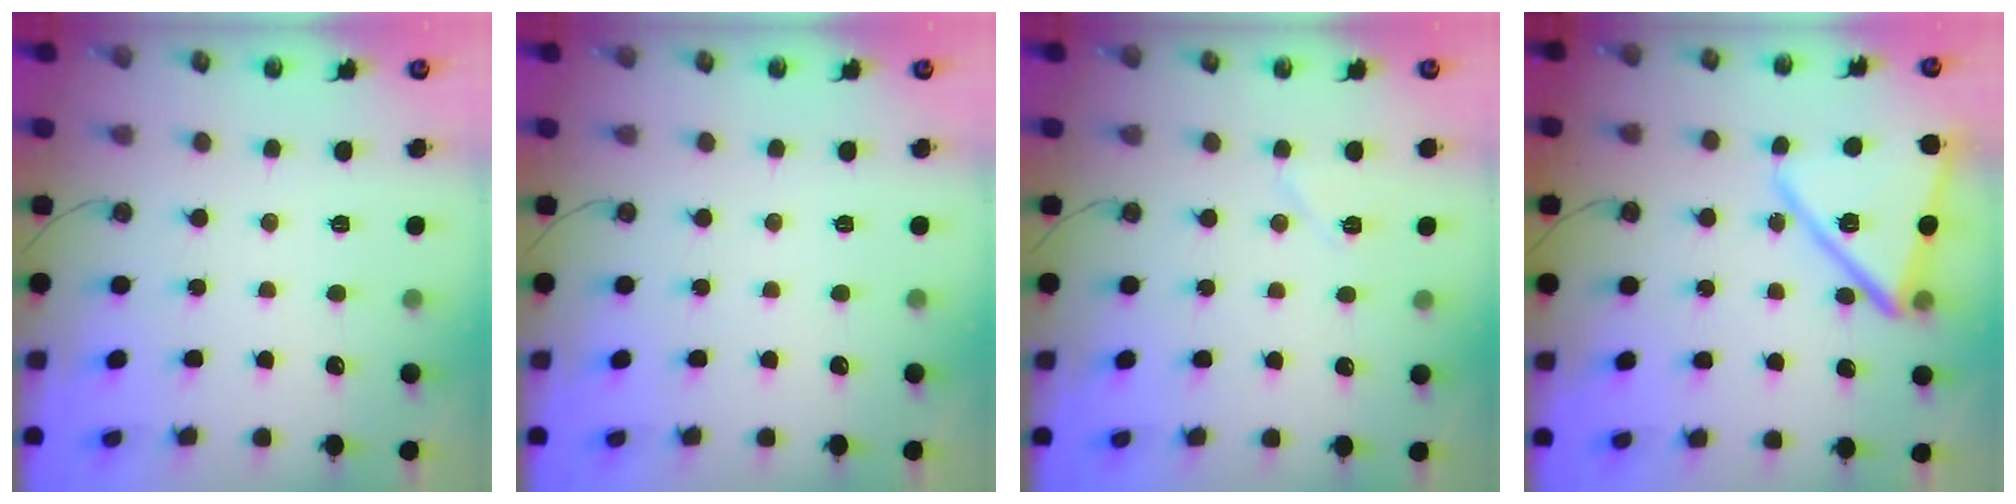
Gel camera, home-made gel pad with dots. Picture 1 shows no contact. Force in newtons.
{"total": 0.0}
{"total": 5.8, "press": 5.2, "slide": 2.6}
{"total": 16.6, "press": 16.5, "slide": 1.9}